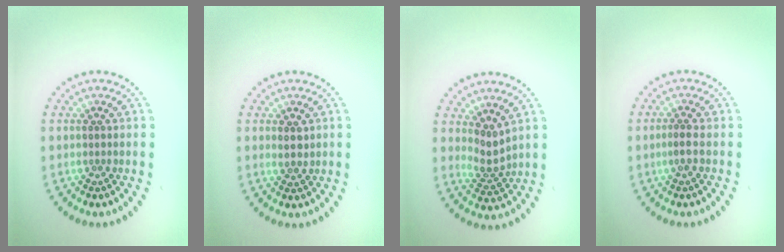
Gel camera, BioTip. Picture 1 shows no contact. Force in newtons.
{"total": 1.2, "press": 1.1, "slide": 0.5}
{"total": 2.2, "press": 1.5, "slide": 1.6}
{"total": 1.0, "press": 0.8, "slide": 0.5}